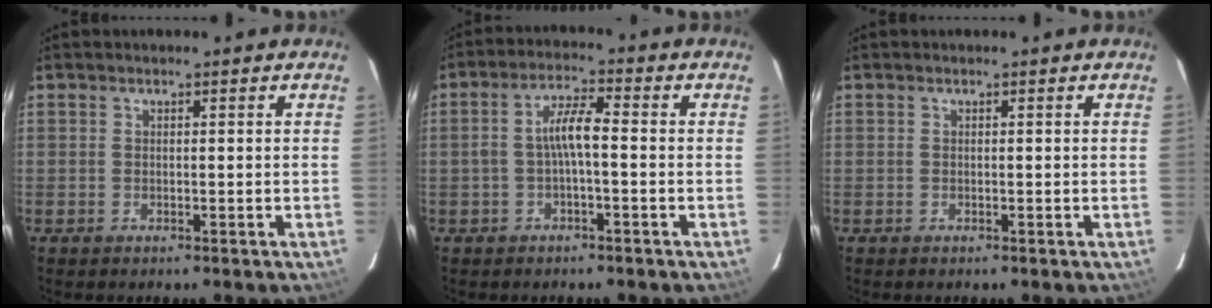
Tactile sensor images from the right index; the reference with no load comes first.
{"total": 5.1, "force": [-1.0, 1.0, 4.9], "torque": [-0.098, 0.014, -0.016]}
{"total": 0.0}